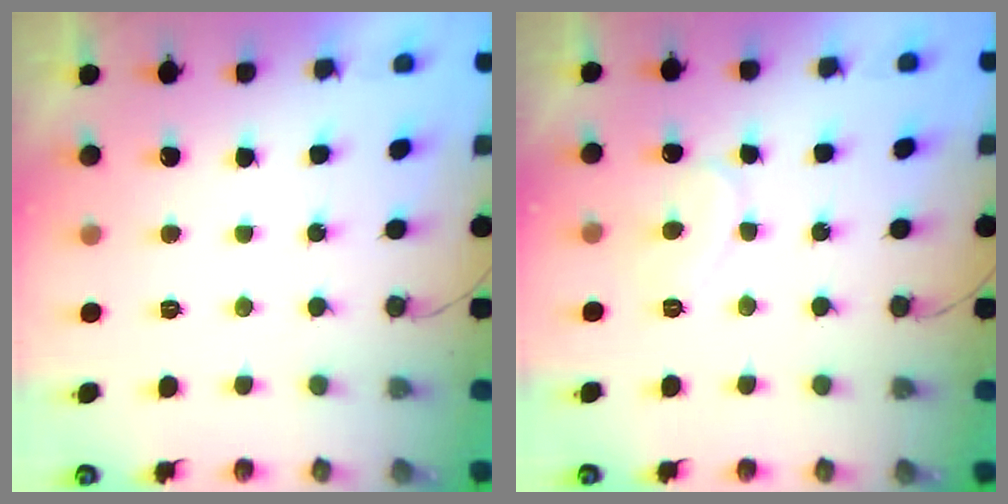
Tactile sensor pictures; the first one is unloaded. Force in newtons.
{"total": 7.2, "press": 7.1, "slide": 0.5}